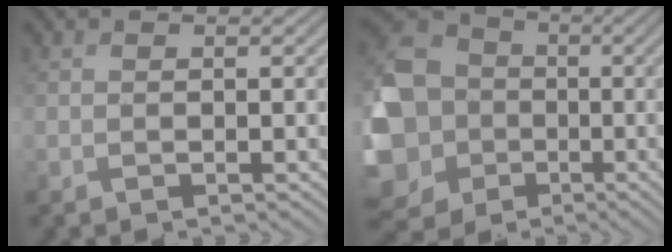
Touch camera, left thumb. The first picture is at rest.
{"total": 19.6, "force": [-3.5, 17.9, 7.1], "torque": [-0.246, -0.009, -0.084]}